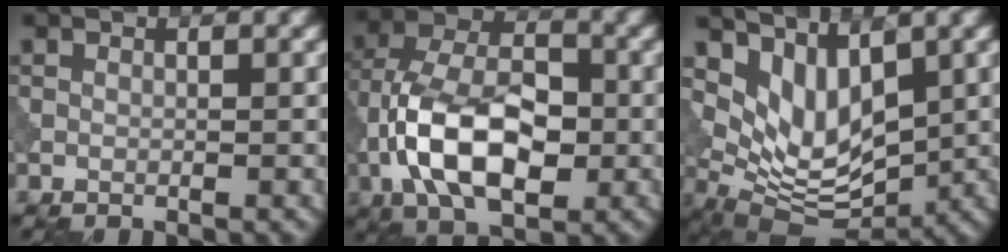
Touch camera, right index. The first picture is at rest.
{"total": 10.3, "force": [-2.8, 5.6, 8.2], "torque": [-0.154, 0.012, -0.062]}
{"total": 6.1, "force": [2.5, 3.2, 4.5], "torque": [-0.092, -0.021, 0.054]}